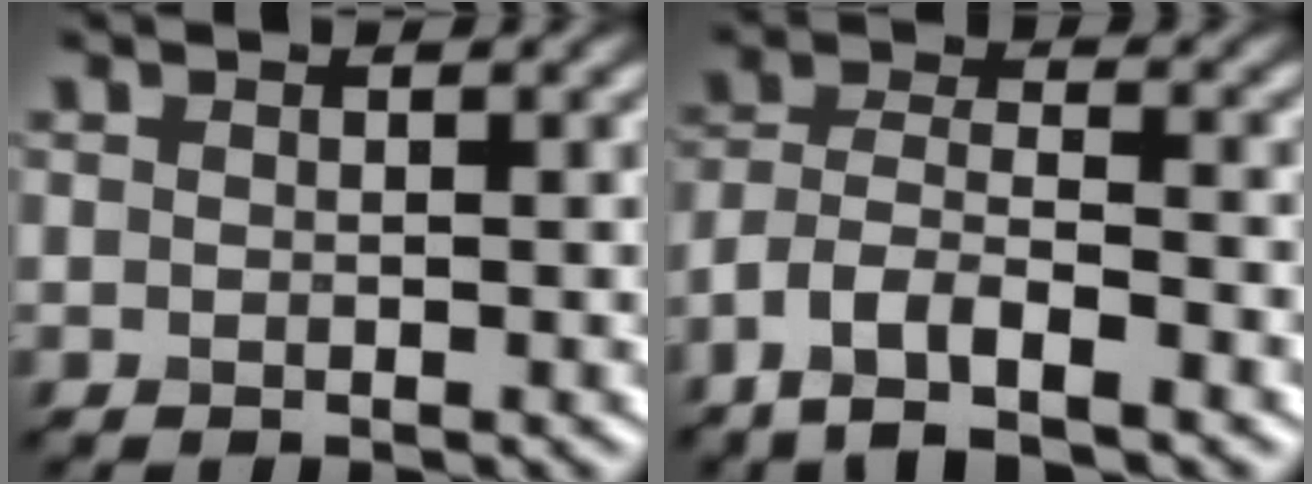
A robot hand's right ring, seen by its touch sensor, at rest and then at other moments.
{"total": 6.1, "force": [-3.9, 2.0, 4.1], "torque": [-0.078, 0.001, -0.081]}